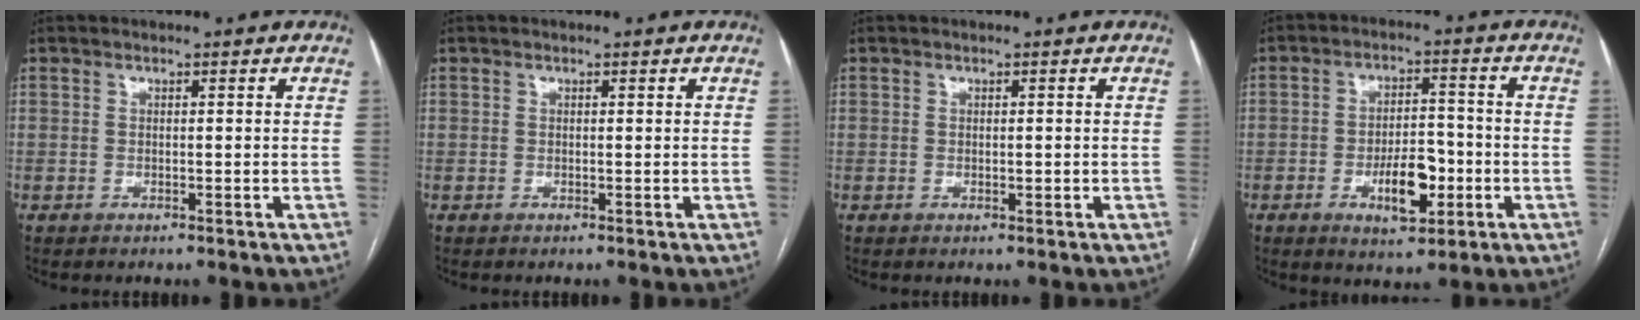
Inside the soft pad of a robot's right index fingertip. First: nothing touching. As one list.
[{"total": 0.0}, {"total": 0.6, "force": [0.0, 0.3, 0.5], "torque": [-0.008, -0.002, 0.003]}, {"total": 8.0, "force": [-2.7, 3.3, 6.8], "torque": [-0.113, 0.004, -0.038]}]